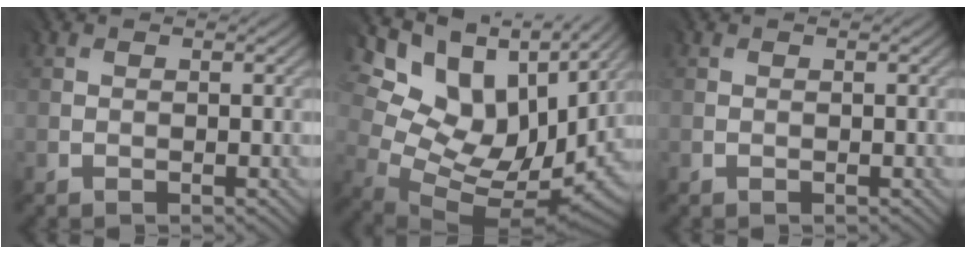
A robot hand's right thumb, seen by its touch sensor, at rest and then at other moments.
{"total": 14.5, "force": [7.3, 8.4, 9.3], "torque": [-0.199, 0.001, 0.151]}
{"total": 0.0}